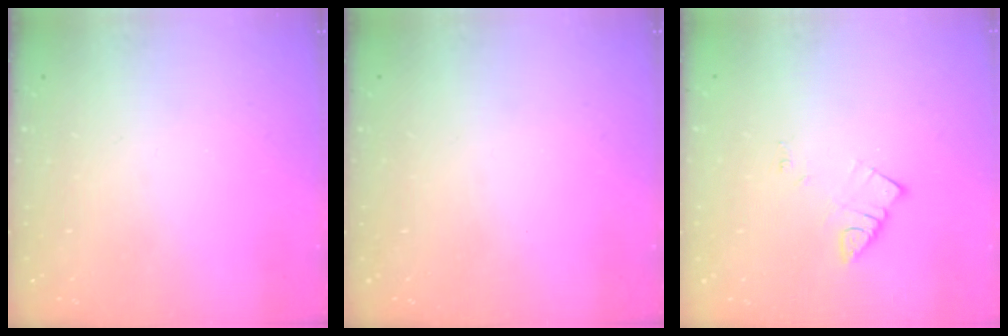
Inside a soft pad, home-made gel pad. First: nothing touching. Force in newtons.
{"total": 0.0}
{"total": 3.5, "press": 3.5, "slide": 0.4}